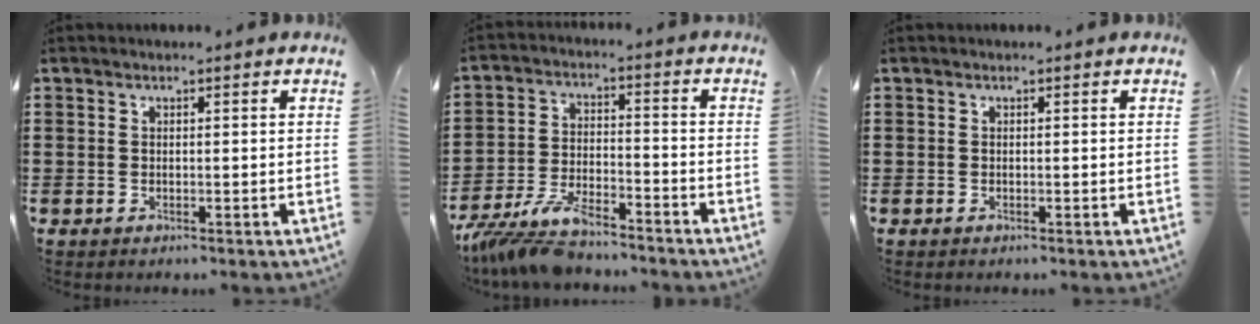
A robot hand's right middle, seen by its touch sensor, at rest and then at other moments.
{"total": 8.8, "force": [-7.9, 1.6, 3.6], "torque": [-0.086, 0.002, -0.155]}
{"total": 0.0}